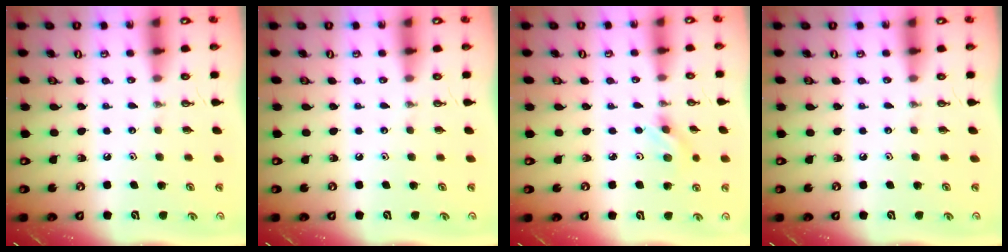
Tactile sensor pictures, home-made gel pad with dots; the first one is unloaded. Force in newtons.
{"total": 0.0}
{"total": 2.8, "press": 2.5, "slide": 1.3}
{"total": 0.0}